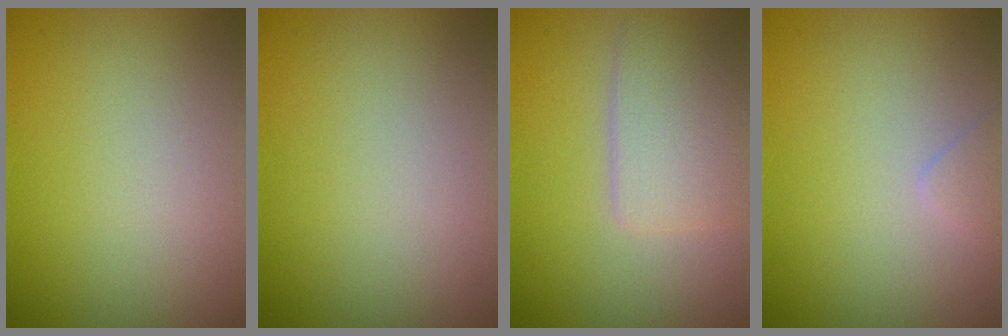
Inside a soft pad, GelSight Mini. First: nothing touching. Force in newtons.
{"total": 0.0}
{"total": 4.0, "press": 4.0, "slide": 0.1}
{"total": 0.8, "press": 0.8, "slide": 0.1}